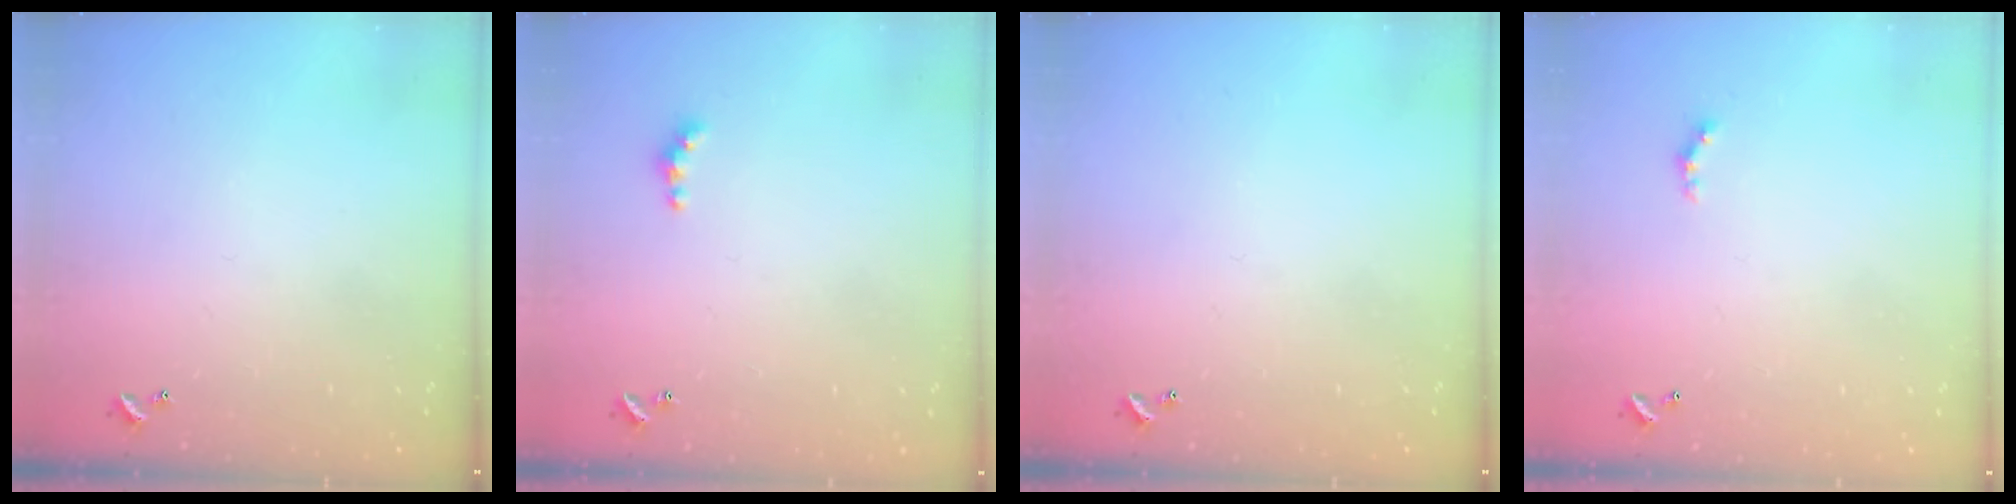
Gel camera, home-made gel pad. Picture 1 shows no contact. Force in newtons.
{"total": 2.8, "press": 2.8, "slide": 0.5}
{"total": 0.0}
{"total": 1.6, "press": 1.6, "slide": 0.4}